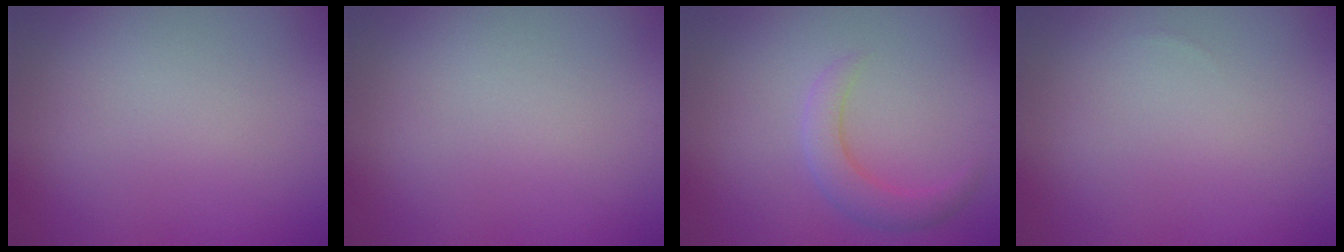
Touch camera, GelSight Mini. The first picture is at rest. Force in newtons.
{"total": 0.0}
{"total": 2.6, "press": 2.6, "slide": 0.1}
{"total": 0.0}